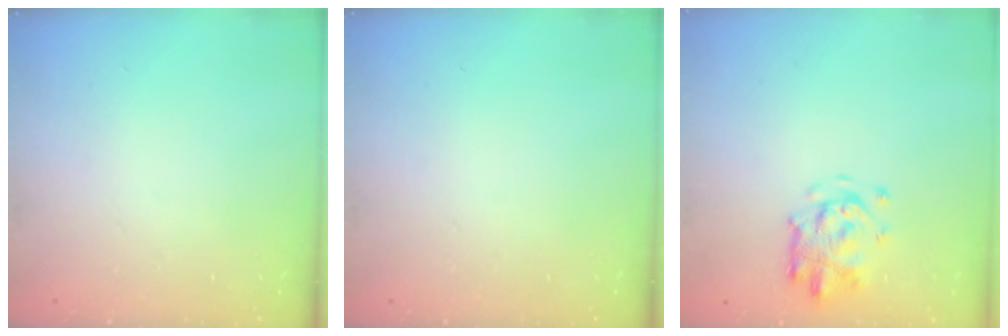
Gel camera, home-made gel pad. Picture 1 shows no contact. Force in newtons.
{"total": 0.0}
{"total": 3.5, "press": 3.5, "slide": 0.3}